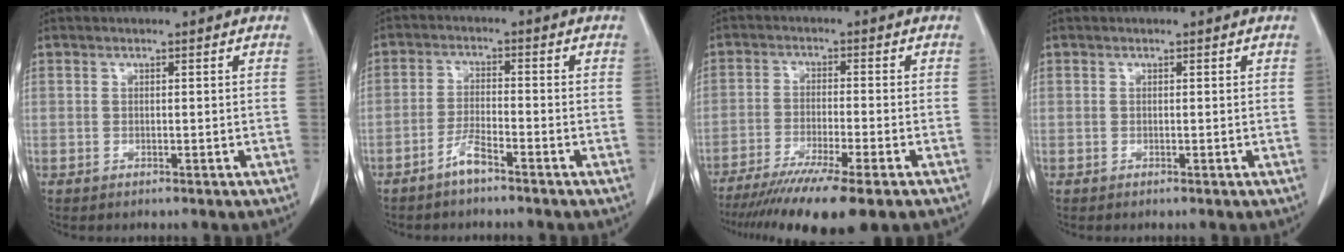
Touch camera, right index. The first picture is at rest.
{"total": 3.5, "force": [-2.8, 0.3, 2.1], "torque": [-0.045, 0.002, -0.054]}
{"total": 14.2, "force": [-10.7, 0.7, 9.3], "torque": [-0.148, -0.036, -0.171]}
{"total": 0.0}